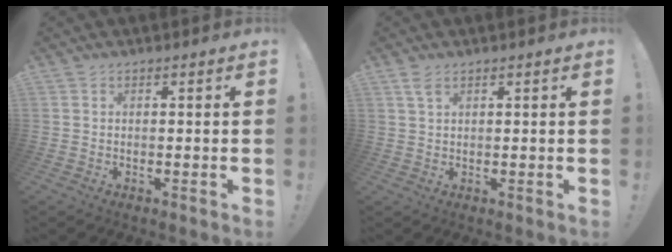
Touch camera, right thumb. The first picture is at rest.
{"total": 2.8, "force": [1.7, 1.2, 1.9], "torque": [-0.032, -0.003, 0.029]}